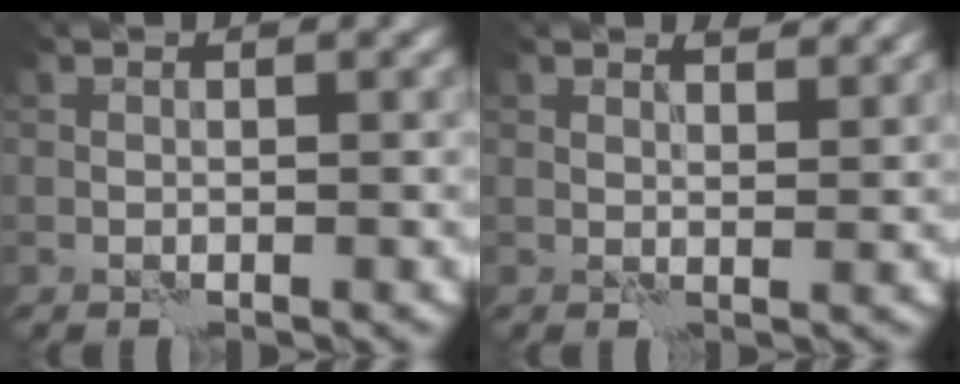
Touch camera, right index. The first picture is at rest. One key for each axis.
{"total": 2.0, "fx": 1.7, "fy": 0.4, "fz": 1.0, "tx": -0.014, "ty": -0.006, "tz": 0.025}